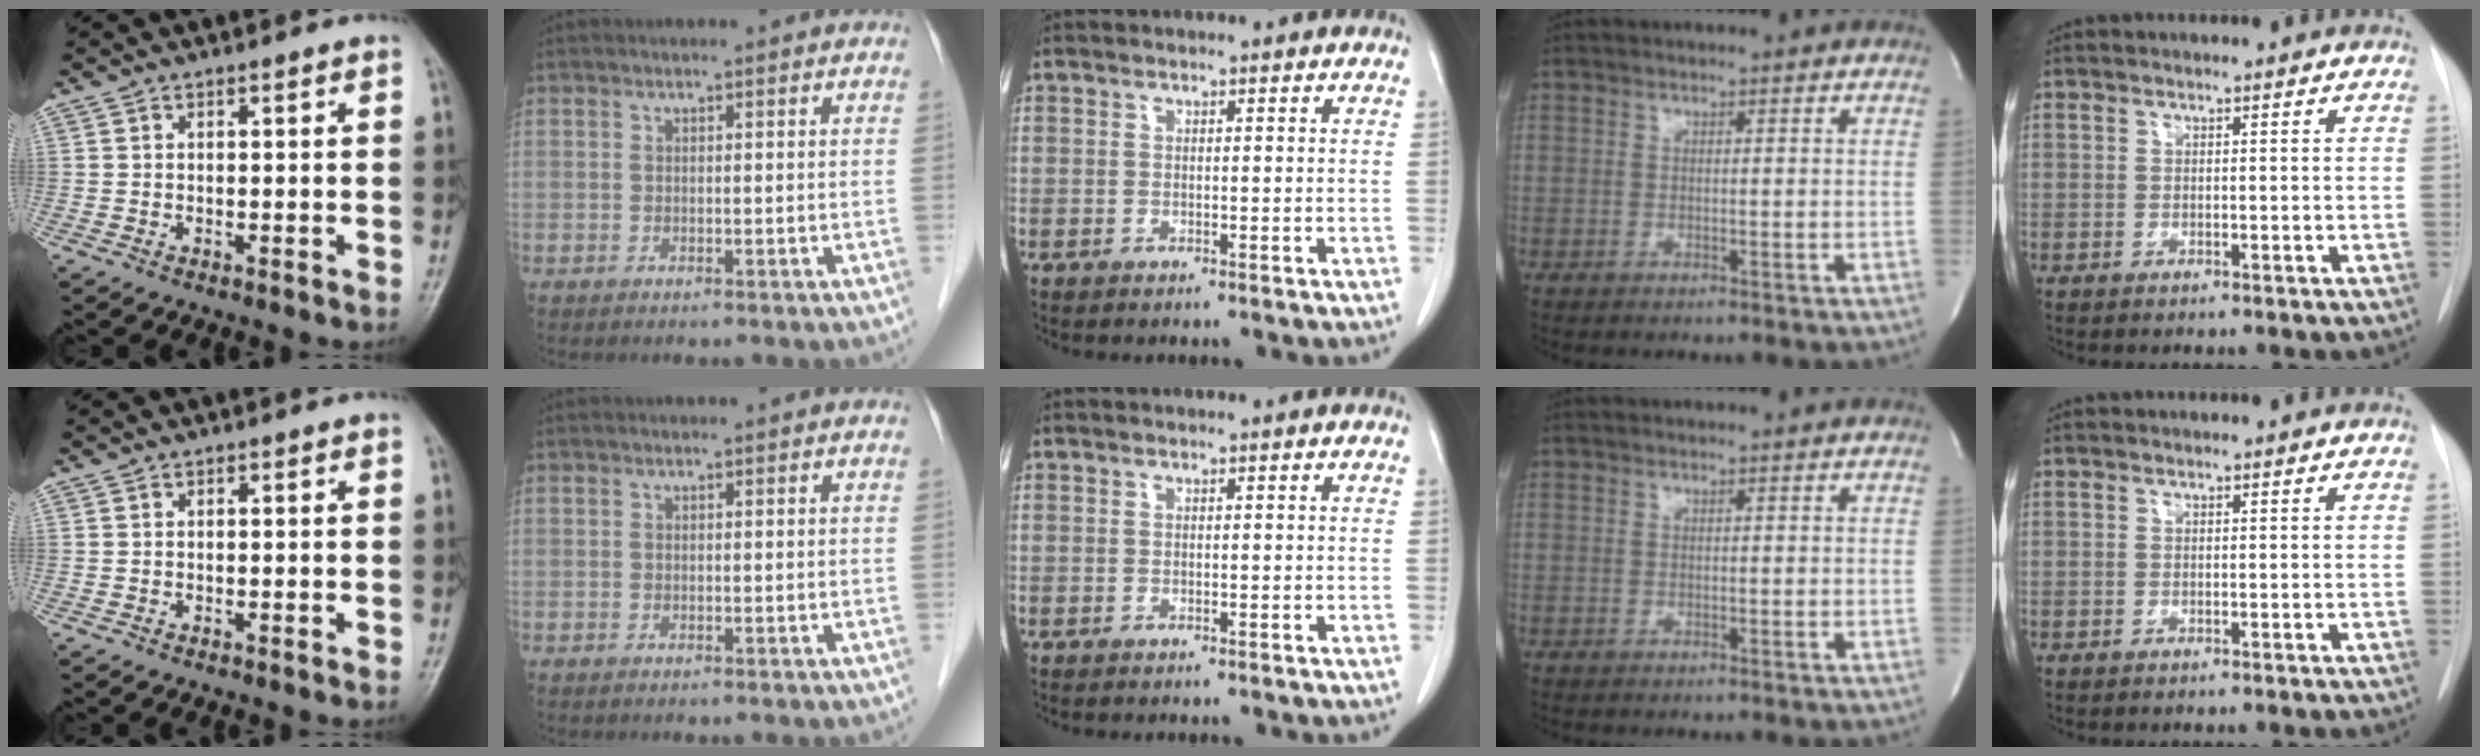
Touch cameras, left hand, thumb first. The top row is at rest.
{}